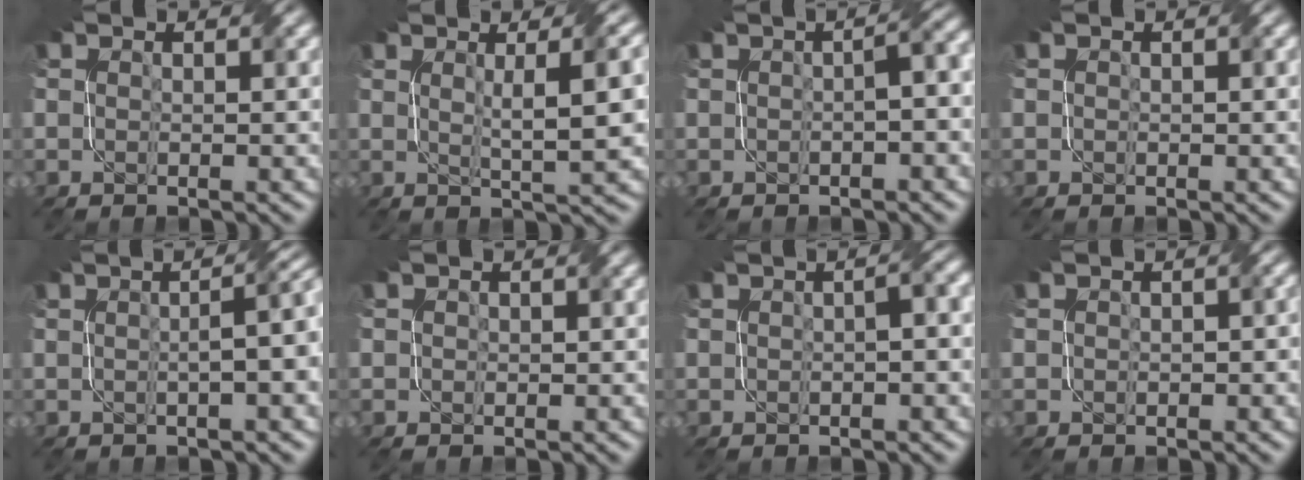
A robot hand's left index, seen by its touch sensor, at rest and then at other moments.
{"total": 6.2, "force": [1.2, 1.3, 5.9], "torque": [-0.070, 0.009, 0.018]}
{"total": 3.1, "force": [-0.2, 0.8, 3.0], "torque": [-0.040, 0.015, -0.003]}
{"total": 0.6, "force": [0.3, 0.4, 0.3], "torque": [-0.003, 0.001, 0.005]}
{"total": 5.5, "force": [0.5, 2.1, 5.1], "torque": [-0.034, 0.024, -0.004]}
{"total": 0.7, "force": [0.3, 0.7, 0.0], "torque": [0.005, -0.003, -0.002]}
{"total": 2.2, "force": [-0.1, 0.5, 2.1], "torque": [-0.029, 0.010, -0.001]}
{"total": 1.2, "force": [0.0, 0.9, 0.8], "torque": [-0.008, 0.000, 0.001]}